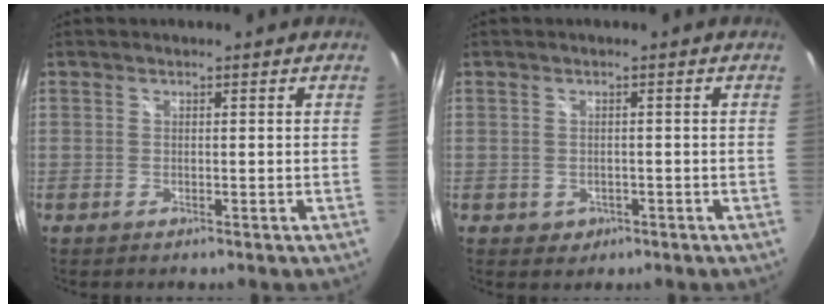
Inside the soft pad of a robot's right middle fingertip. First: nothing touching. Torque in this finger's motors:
{"motor_torque": [0.45, -0.13, 0.01, 0.01]}